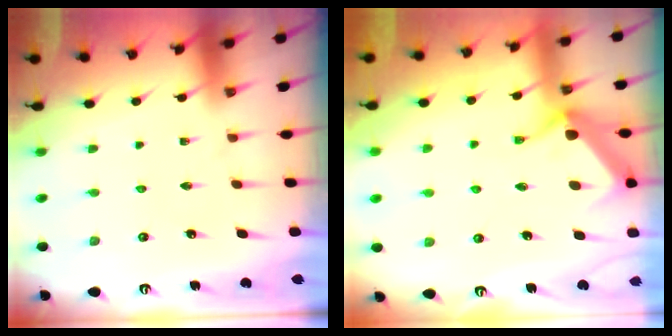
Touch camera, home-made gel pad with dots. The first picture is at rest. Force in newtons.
{"total": 11.8, "press": 11.7, "slide": 0.3}